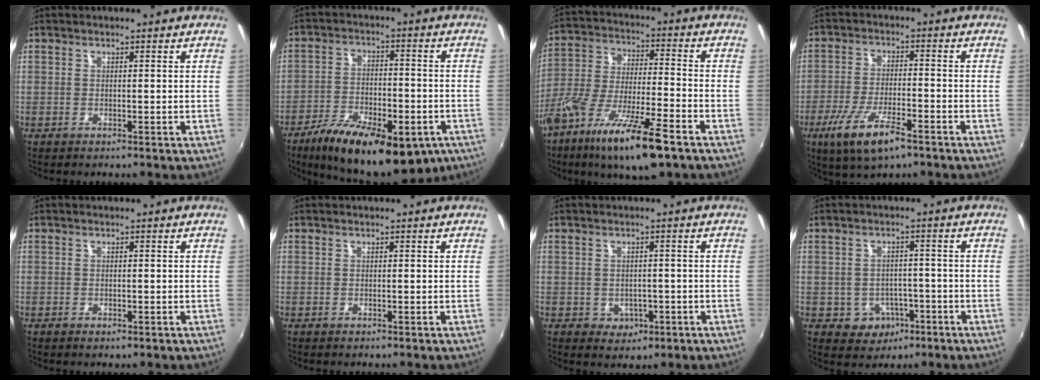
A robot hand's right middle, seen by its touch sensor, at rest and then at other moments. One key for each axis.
{"total": 21.3, "fx": -12.9, "fy": 8.8, "fz": 14.5, "tx": -0.265, "ty": -0.040, "tz": -0.194}
{"total": 17.3, "fx": -10.7, "fy": 3.5, "fz": 13.2, "tx": -0.262, "ty": -0.047, "tz": -0.198}
{"total": 10.8, "fx": -6.2, "fy": 3.1, "fz": 8.2, "tx": -0.179, "ty": -0.024, "tz": -0.114}
{"total": 1.0, "fx": -0.6, "fy": 0.7, "fz": 0.5, "tx": -0.010, "ty": -0.005, "tz": -0.011}
{"total": 0.0}
{"total": 4.1, "fx": -1.0, "fy": 3.7, "fz": 1.5, "tx": -0.036, "ty": 0.001, "tz": -0.002}
{"total": 5.7, "fx": -2.4, "fy": 4.9, "fz": 1.5, "tx": -0.042, "ty": 0.009, "tz": -0.020}